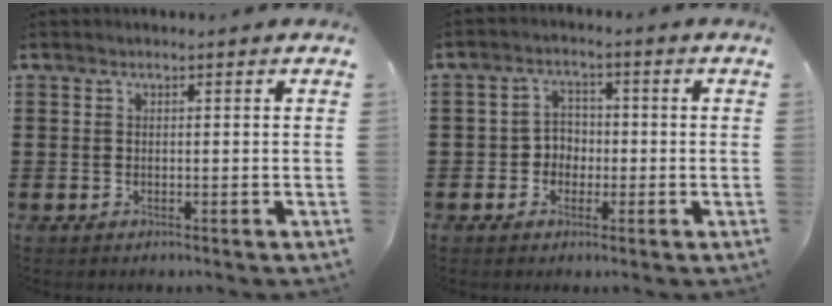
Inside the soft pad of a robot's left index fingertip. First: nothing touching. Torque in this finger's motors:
{"motor_torque": [0.19, 0.19, 0.11, 0.04]}